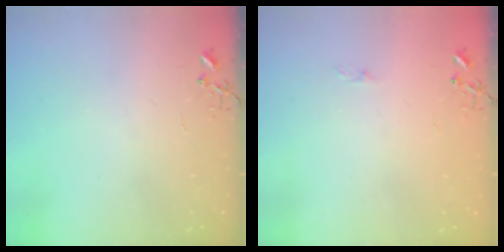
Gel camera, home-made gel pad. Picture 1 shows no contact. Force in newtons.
{"total": 3.3, "press": 3.2, "slide": 0.4}